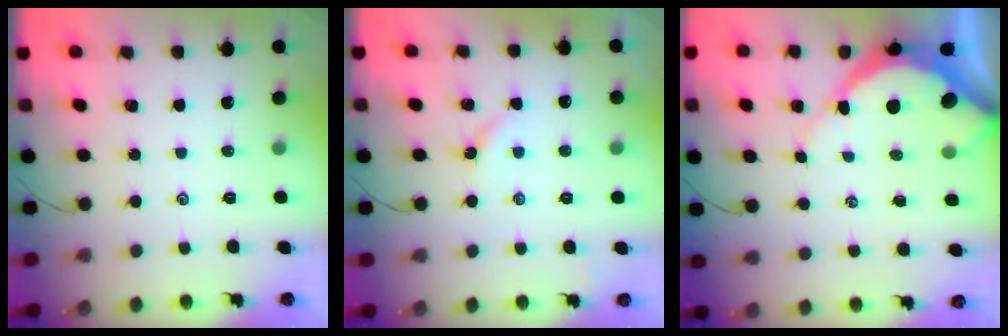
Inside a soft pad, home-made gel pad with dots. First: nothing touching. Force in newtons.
{"total": 3.5, "press": 3.5, "slide": 0.5}
{"total": 8.7, "press": 8.7, "slide": 1.0}